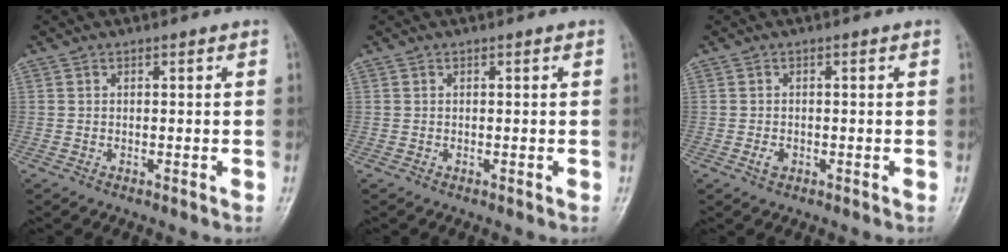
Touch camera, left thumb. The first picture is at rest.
{"total": 0.0}
{"total": 1.5, "force": [-0.6, 1.0, 1.0], "torque": [-0.016, 0.000, -0.010]}